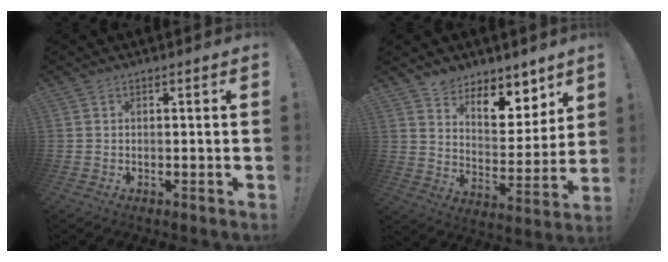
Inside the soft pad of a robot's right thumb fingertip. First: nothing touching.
{"total": 10.2, "force": [8.3, 4.8, 3.6], "torque": [-0.043, -0.073, 0.152]}